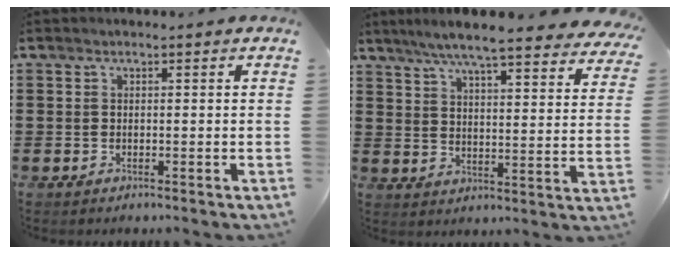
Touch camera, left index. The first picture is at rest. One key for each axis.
{"total": 7.2, "fx": 6.3, "fy": -0.4, "fz": 3.5, "tx": -0.092, "ty": -0.034, "tz": 0.107}